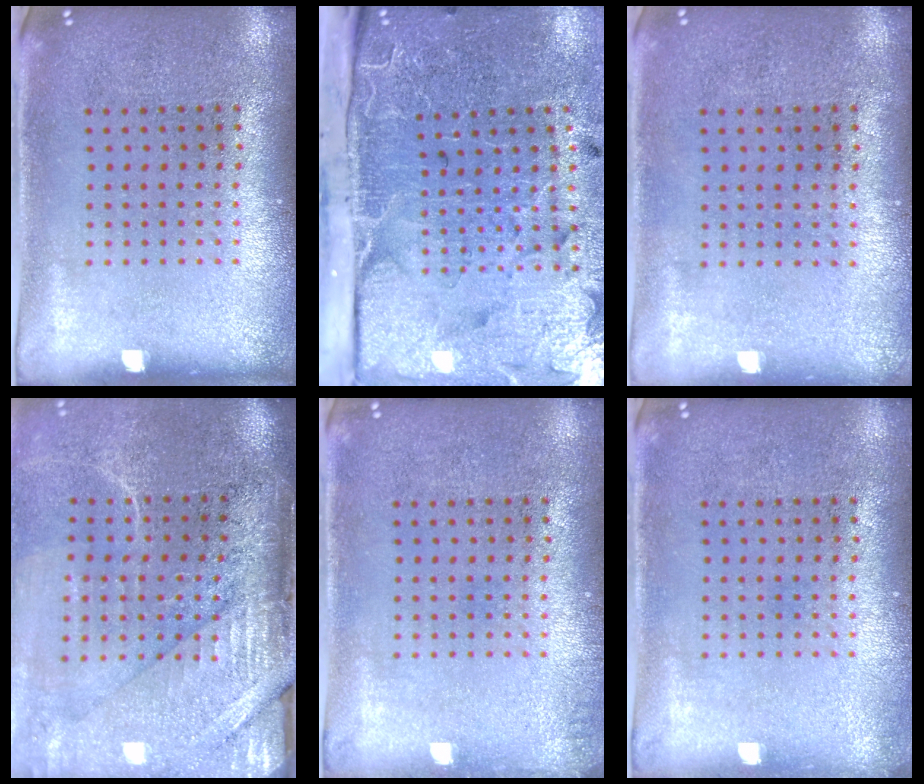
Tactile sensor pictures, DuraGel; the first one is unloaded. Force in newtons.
{"total": 5.1, "press": 4.0, "slide": 3.1}
{"total": 0.0}
{"total": 4.2, "press": 3.6, "slide": 2.2}
{"total": 0.8, "press": 0.8, "slide": 0.0}
{"total": 0.6, "press": 0.6, "slide": 0.1}